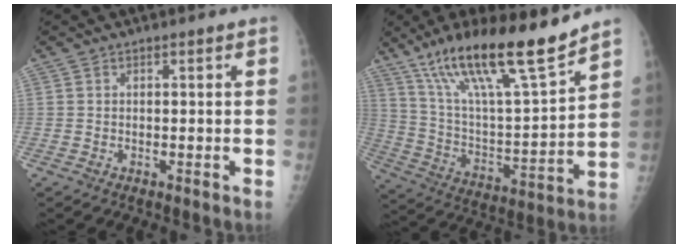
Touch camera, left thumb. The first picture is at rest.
{"total": 21.4, "force": [15.5, 3.1, 14.4], "torque": [-0.232, -0.067, 0.279]}